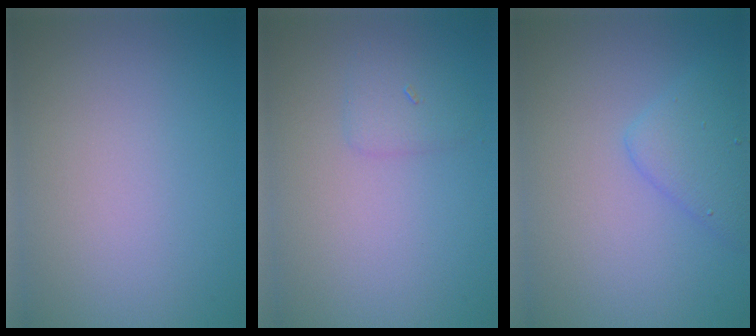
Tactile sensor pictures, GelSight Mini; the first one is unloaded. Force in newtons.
{"total": 1.4, "press": 1.4, "slide": 0.1}
{"total": 2.8, "press": 2.8, "slide": 0.1}